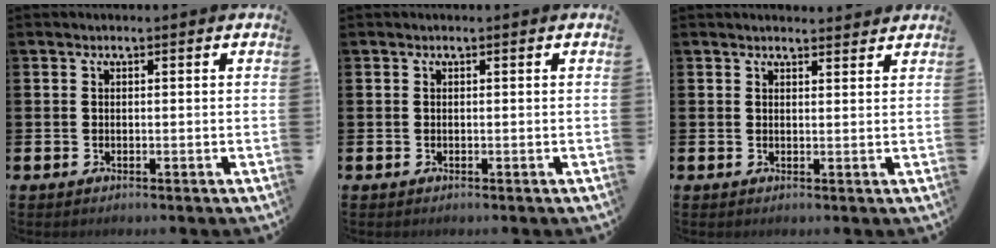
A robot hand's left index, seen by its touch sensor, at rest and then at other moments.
{"total": 0.0}
{"total": 1.8, "force": [1.8, 0.2, -0.1], "torque": [0.010, -0.011, 0.031]}